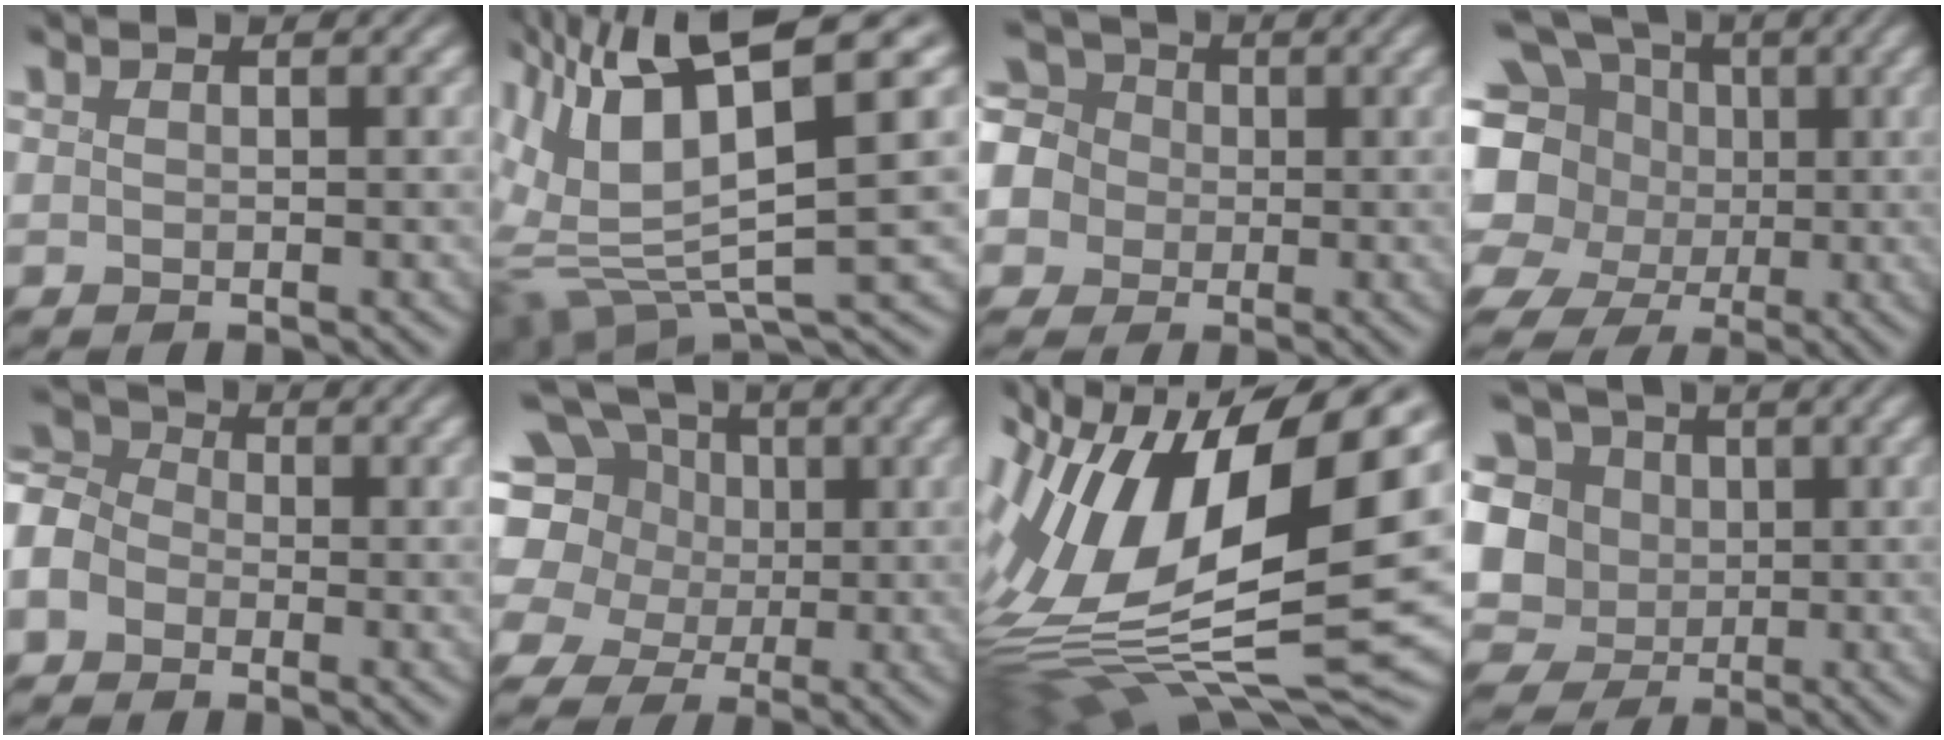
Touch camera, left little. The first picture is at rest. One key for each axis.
{"total": 10.8, "fx": 3.2, "fy": 3.3, "fz": 9.7, "tx": -0.186, "ty": 0.007, "tz": 0.059}
{"total": 9.2, "fx": -0.2, "fy": 8.3, "fz": 3.9, "tx": -0.093, "ty": 0.029, "tz": -0.045}
{"total": 14.6, "fx": 0.7, "fy": 12.7, "fz": 7.1, "tx": -0.200, "ty": 0.027, "tz": -0.022}
{"total": 7.1, "fx": -2.5, "fy": 5.7, "fz": 3.5, "tx": -0.091, "ty": 0.000, "tz": -0.064}
{"total": 15.4, "fx": 3.6, "fy": 12.9, "fz": 7.5, "tx": -0.190, "ty": 0.032, "tz": 0.026}
{"total": 18.2, "fx": 0.4, "fy": 8.4, "fz": 16.1, "tx": -0.324, "ty": 0.008, "tz": -0.005}
{"total": 15.0, "fx": 1.1, "fy": 13.0, "fz": 7.3, "tx": -0.187, "ty": 0.025, "tz": -0.008}